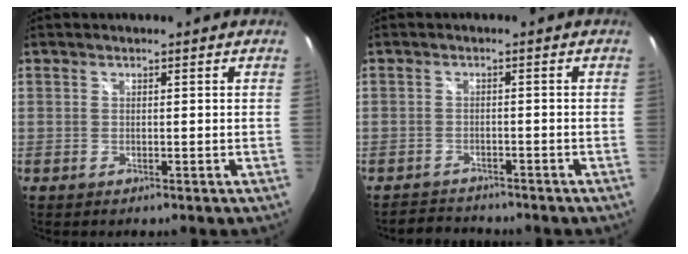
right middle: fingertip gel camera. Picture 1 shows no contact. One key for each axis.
{"total": 3.8, "fx": -3.6, "fy": 1.0, "fz": 0.0, "tx": -0.015, "ty": 0.003, "tz": -0.062}